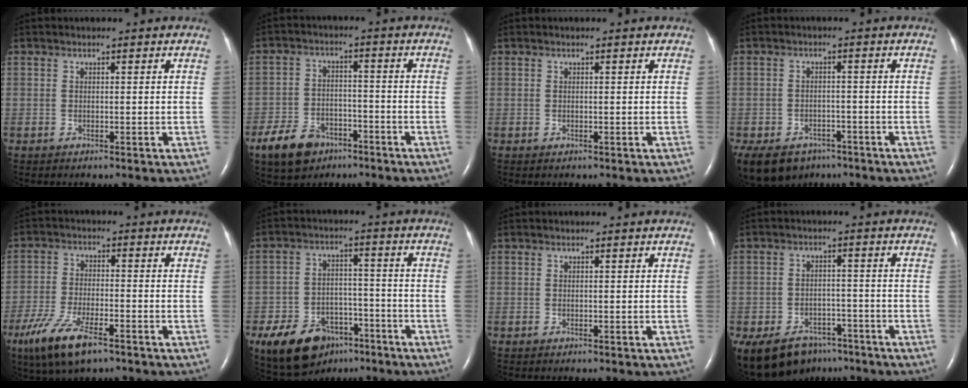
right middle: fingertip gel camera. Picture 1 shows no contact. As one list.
[{"total": 8.4, "force": [-5.4, 5.1, 3.8], "torque": [-0.087, 0.001, -0.090]}, {"total": 0.0}, {"total": 13.0, "force": [-8.2, 8.8, 4.8], "torque": [-0.136, -0.008, -0.113]}, {"total": 10.3, "force": [-6.4, 2.8, 7.5], "torque": [-0.154, -0.020, -0.112]}, {"total": 13.0, "force": [-8.3, 7.7, 6.4], "torque": [-0.116, 0.005, -0.130]}, {"total": 0.0}, {"total": 13.0, "force": [-9.3, 7.6, 5.0], "torque": [-0.113, 0.000, -0.133]}]